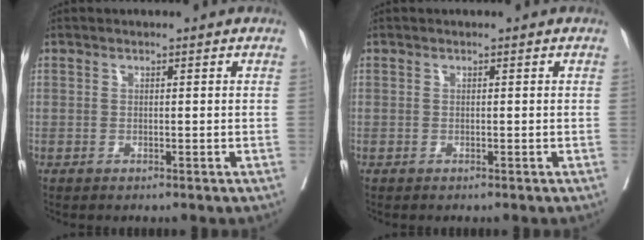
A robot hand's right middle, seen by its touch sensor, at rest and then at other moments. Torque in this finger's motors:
{"motor_torque": [0.30, -0.39, -0.01, 0.02]}